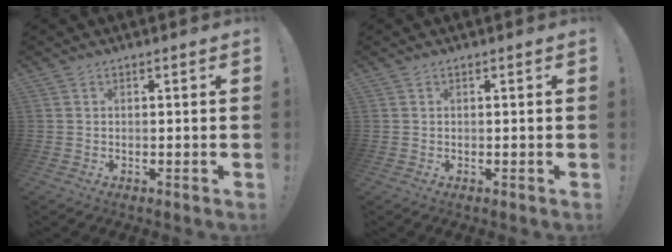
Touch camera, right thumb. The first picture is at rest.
{"total": 0.0}